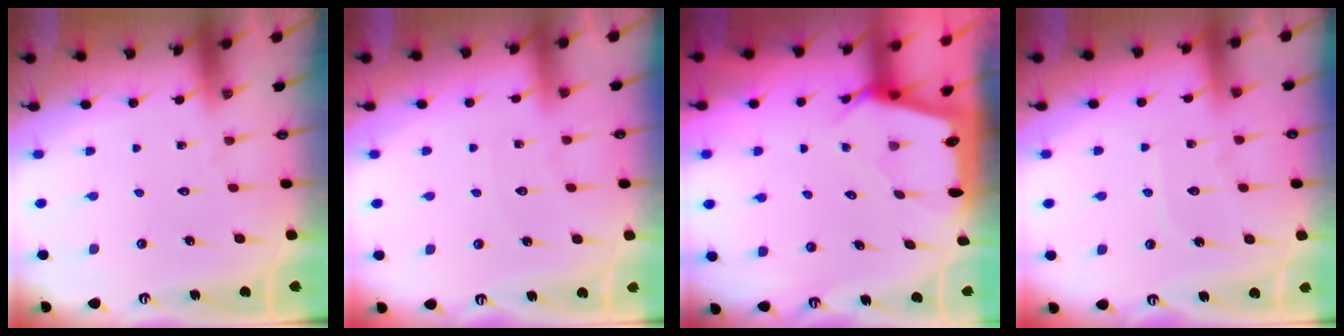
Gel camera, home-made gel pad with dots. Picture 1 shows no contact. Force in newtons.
{"total": 2.0, "press": 2.0, "slide": 0.3}
{"total": 2.4, "press": 2.4, "slide": 0.2}
{"total": 5.5, "press": 5.5, "slide": 0.6}